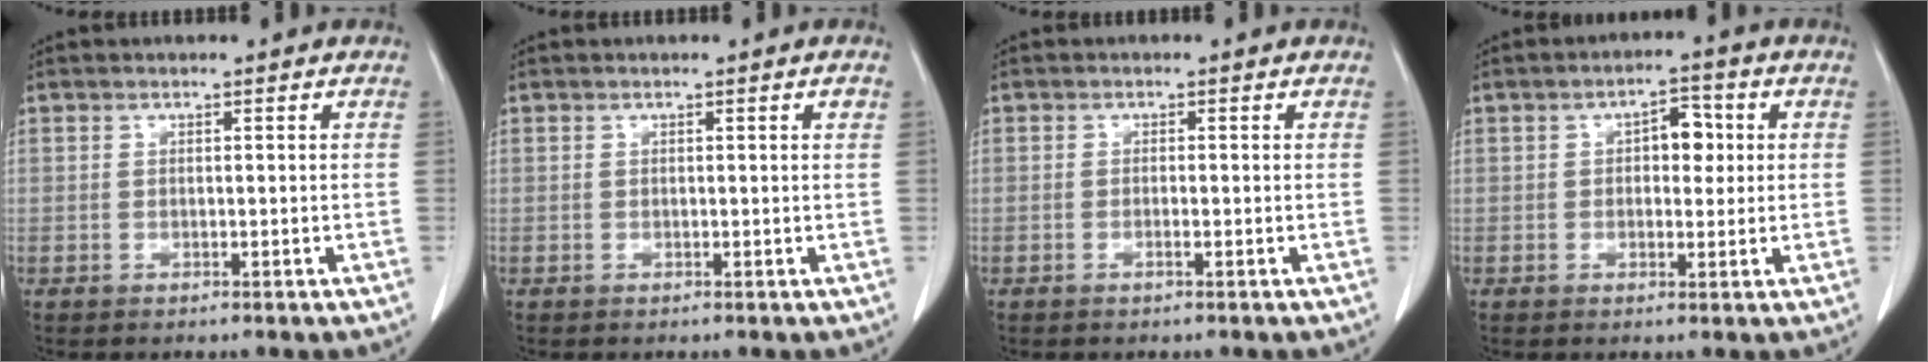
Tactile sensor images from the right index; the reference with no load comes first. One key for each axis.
{"total": 0.6, "fx": 0.2, "fy": 0.0, "fz": 0.5, "tx": -0.010, "ty": 0.001, "tz": 0.003}
{"total": 0.8, "fx": -0.4, "fy": 0.0, "fz": 0.7, "tx": -0.015, "ty": 0.000, "tz": -0.006}
{"total": 4.4, "fx": 0.8, "fy": 2.3, "fz": 3.7, "tx": -0.052, "ty": 0.014, "tz": 0.010}